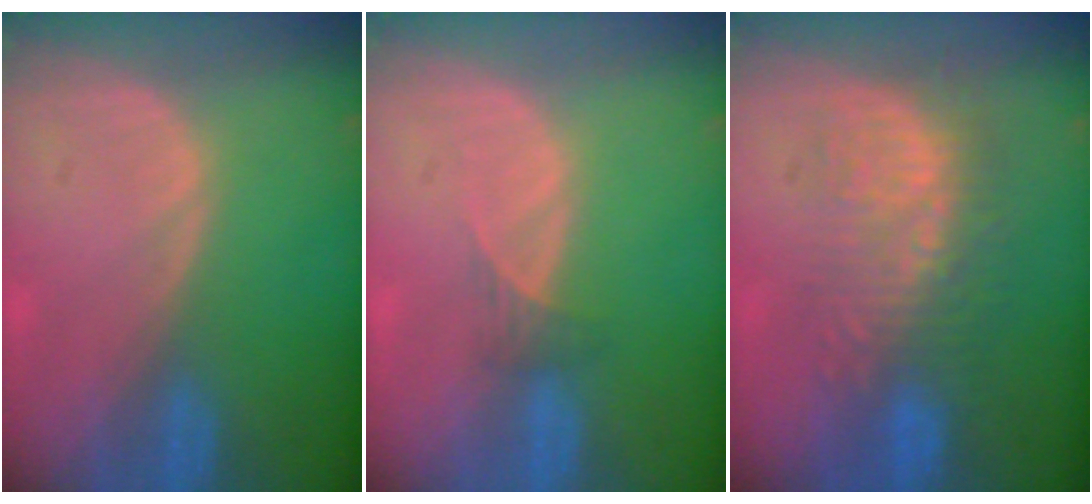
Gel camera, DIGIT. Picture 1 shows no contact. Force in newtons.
{"total": 1.6, "press": 1.3, "slide": 0.9}
{"total": 9.1, "press": 8.6, "slide": 2.8}